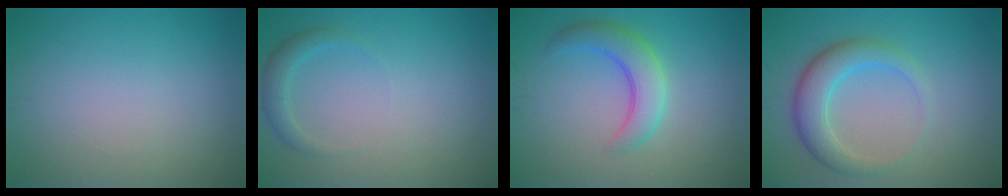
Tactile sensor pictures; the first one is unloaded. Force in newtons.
{"total": 1.7, "press": 1.7, "slide": 0.1}
{"total": 4.0, "press": 4.0, "slide": 0.2}
{"total": 4.2, "press": 4.2, "slide": 0.2}